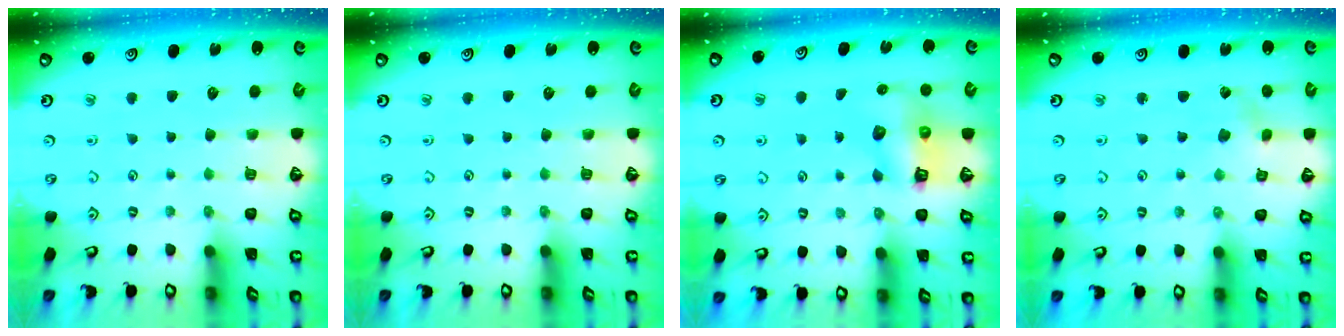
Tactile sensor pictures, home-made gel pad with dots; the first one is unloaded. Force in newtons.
{"total": 0.0}
{"total": 7.5, "press": 7.5, "slide": 0.9}
{"total": 2.1, "press": 2.0, "slide": 0.3}